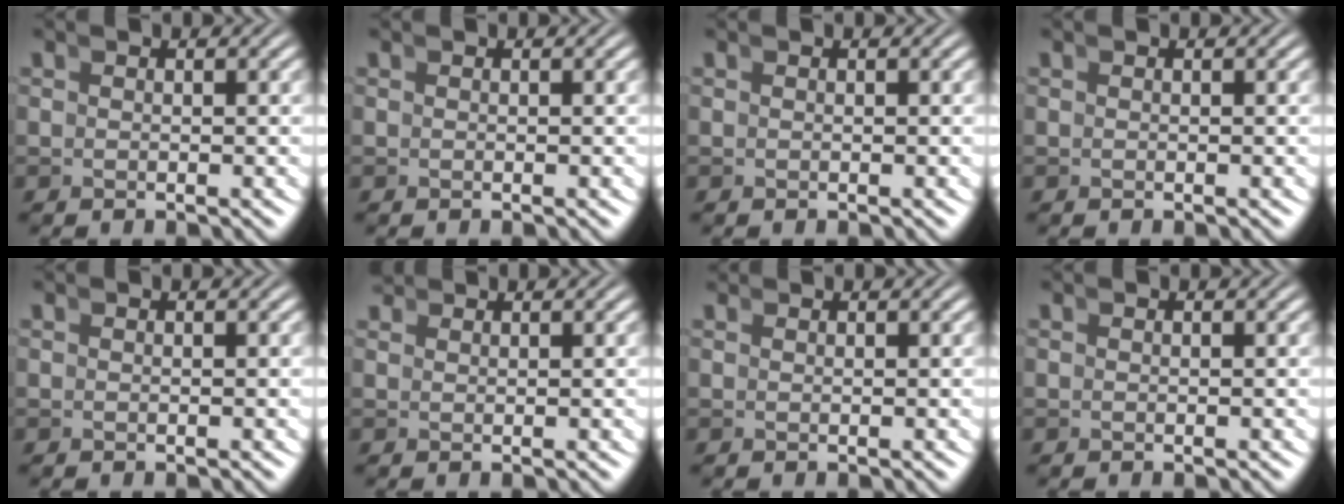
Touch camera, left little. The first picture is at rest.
{"total": 0.0}
{"total": 0.0}
{"total": 0.0}
{"total": 0.0}
{"total": 1.3, "force": [1.1, -0.7, -0.1], "torque": [0.011, 0.001, 0.026]}
{"total": 0.7, "force": [0.4, -0.4, -0.2], "torque": [0.009, -0.002, 0.012]}
{"total": 0.0}